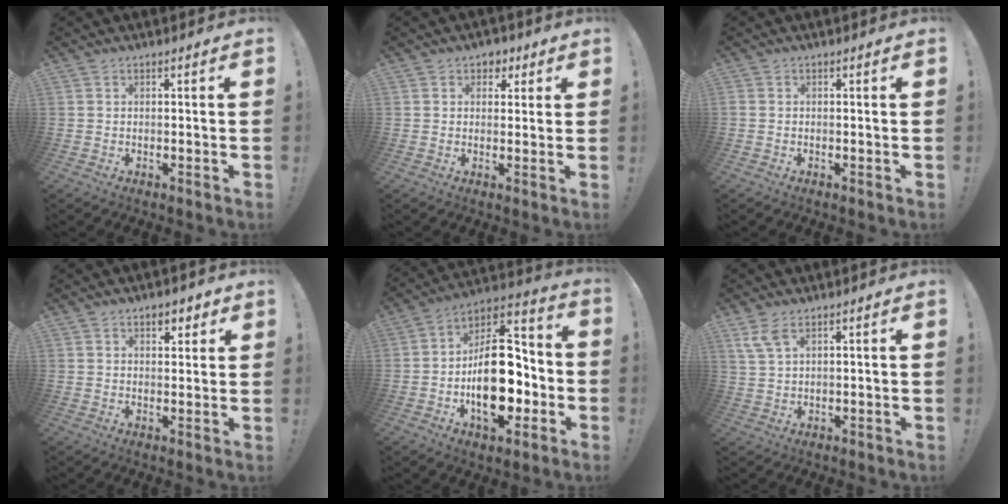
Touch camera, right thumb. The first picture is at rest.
{"total": 4.1, "force": [2.0, 3.5, 1.1], "torque": [-0.004, -0.009, 0.034]}
{"total": 0.0}
{"total": 3.6, "force": [2.3, 2.4, 1.4], "torque": [-0.007, -0.010, 0.037]}
{"total": 22.8, "force": [-4.9, 13.5, 17.7], "torque": [-0.275, 0.033, -0.063]}
{"total": 5.4, "force": [3.4, 1.8, 3.7], "torque": [-0.085, -0.006, 0.067]}